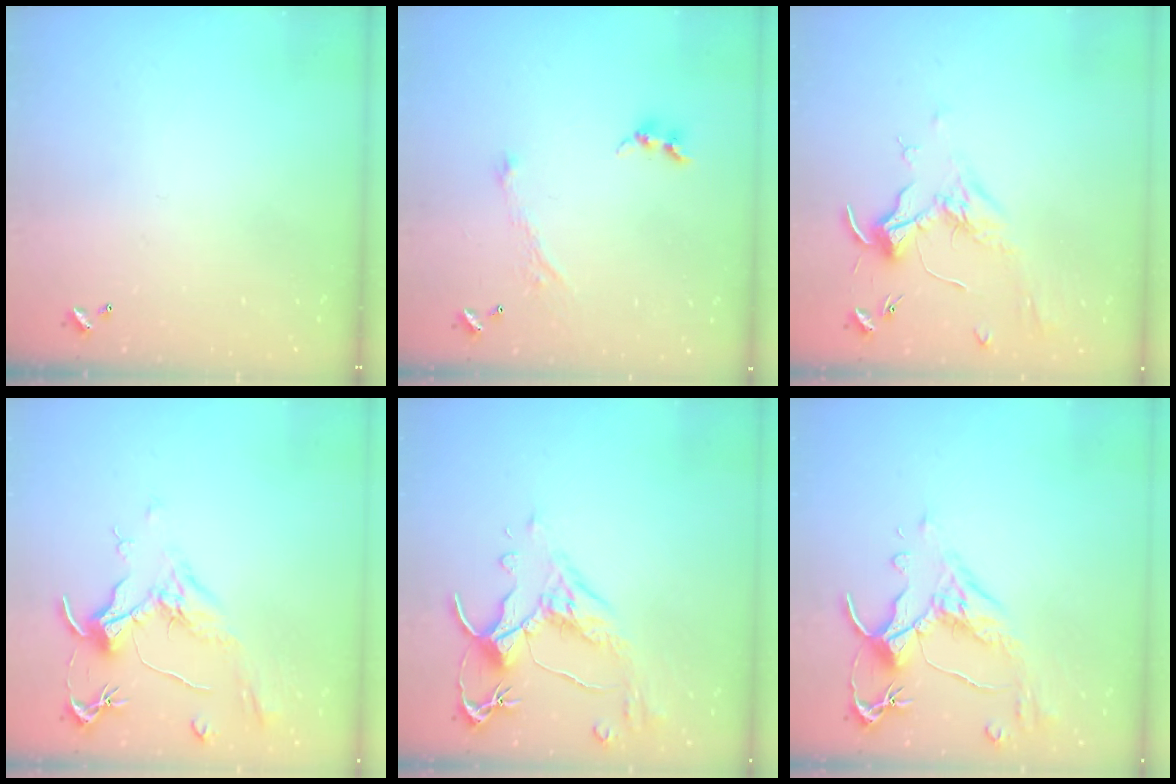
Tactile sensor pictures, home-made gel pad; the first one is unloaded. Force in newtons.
{"total": 2.9, "press": 2.8, "slide": 0.4}
{"total": 1.9, "press": 1.7, "slide": 0.8}
{"total": 2.1, "press": 2.0, "slide": 0.8}
{"total": 2.6, "press": 2.2, "slide": 1.3}
{"total": 2.6, "press": 2.2, "slide": 1.3}